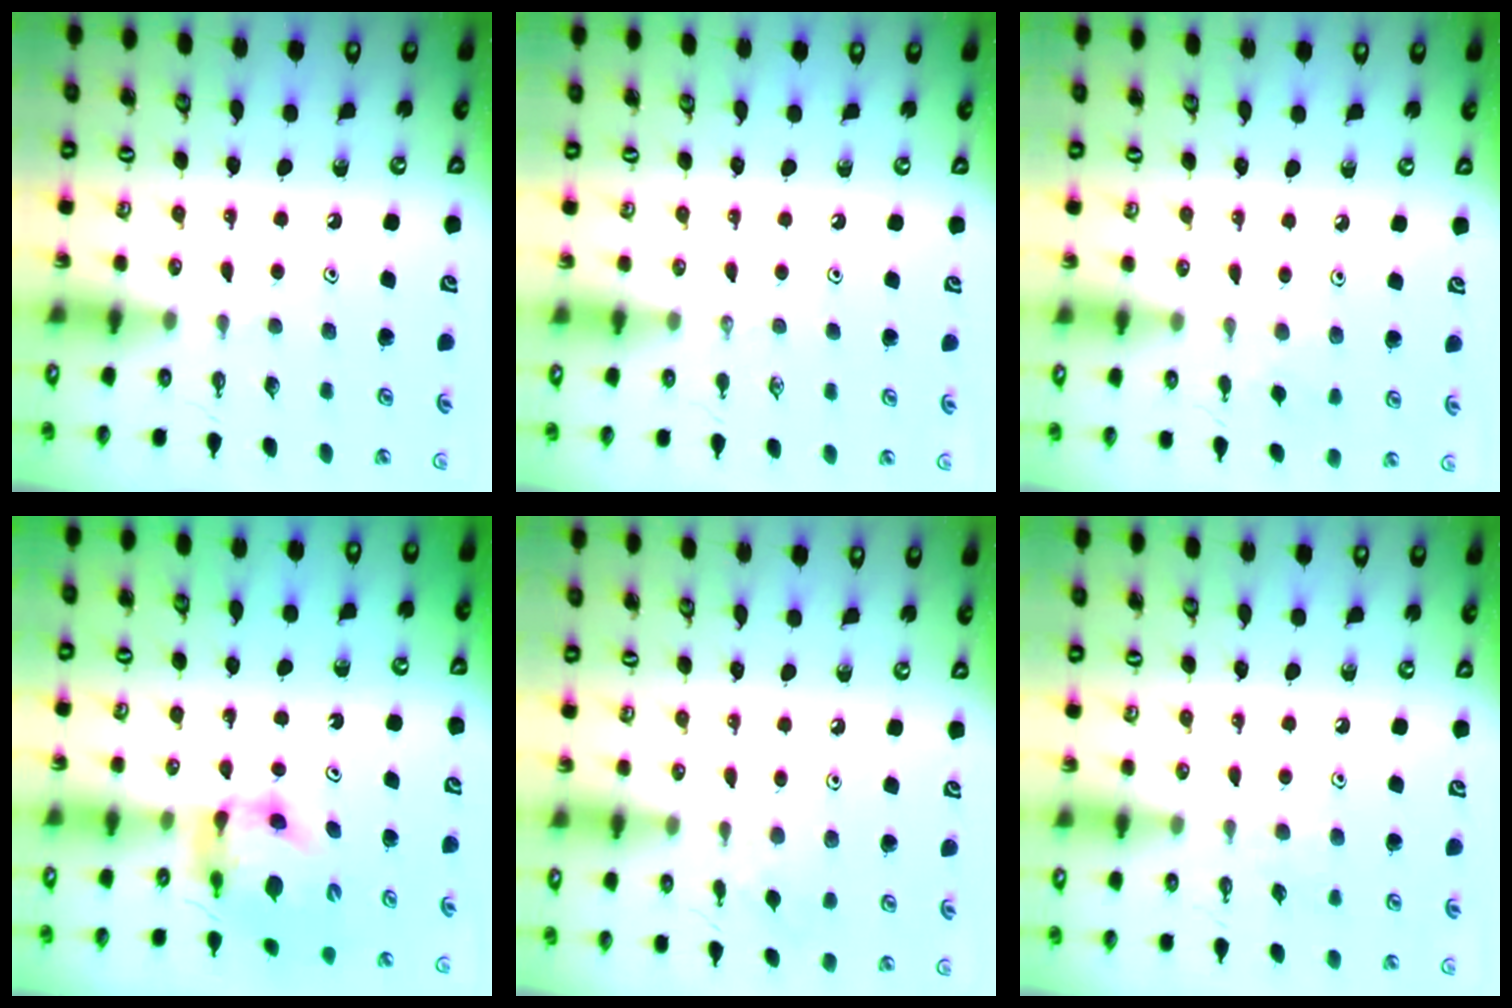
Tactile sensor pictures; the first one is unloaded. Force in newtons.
{"total": 0.0}
{"total": 3.8, "press": 3.7, "slide": 0.7}
{"total": 7.1, "press": 7.0, "slide": 0.8}
{"total": 2.8, "press": 2.7, "slide": 0.6}
{"total": 4.1, "press": 4.1, "slide": 0.6}